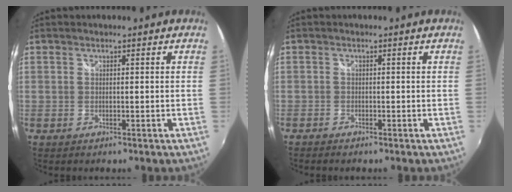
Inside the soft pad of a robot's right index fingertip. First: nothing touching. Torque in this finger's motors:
{"motor_torque": [0.02, -0.02, 0.04, 0.00]}